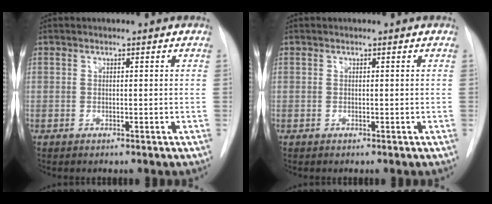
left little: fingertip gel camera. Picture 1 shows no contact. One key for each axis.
{"total": 0.0}